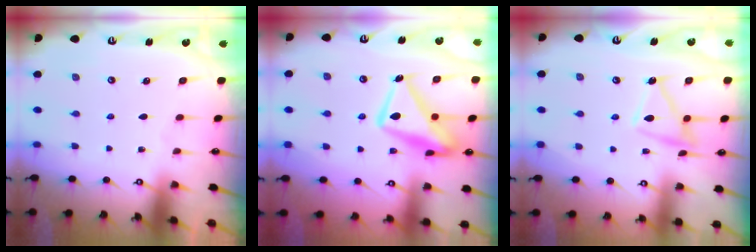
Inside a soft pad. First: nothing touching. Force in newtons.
{"total": 15.8, "press": 15.8, "slide": 1.5}
{"total": 12.7, "press": 12.7, "slide": 0.9}